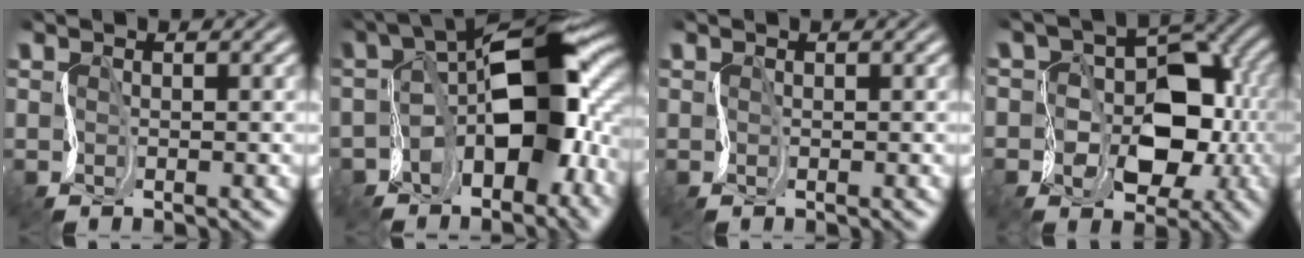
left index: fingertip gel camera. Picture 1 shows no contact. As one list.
[{"total": 11.8, "force": [-1.2, 5.7, 10.3], "torque": [-0.150, 0.016, -0.029]}, {"total": 0.0}, {"total": 7.9, "force": [-1.4, 5.6, 5.3], "torque": [-0.073, 0.001, -0.015]}]